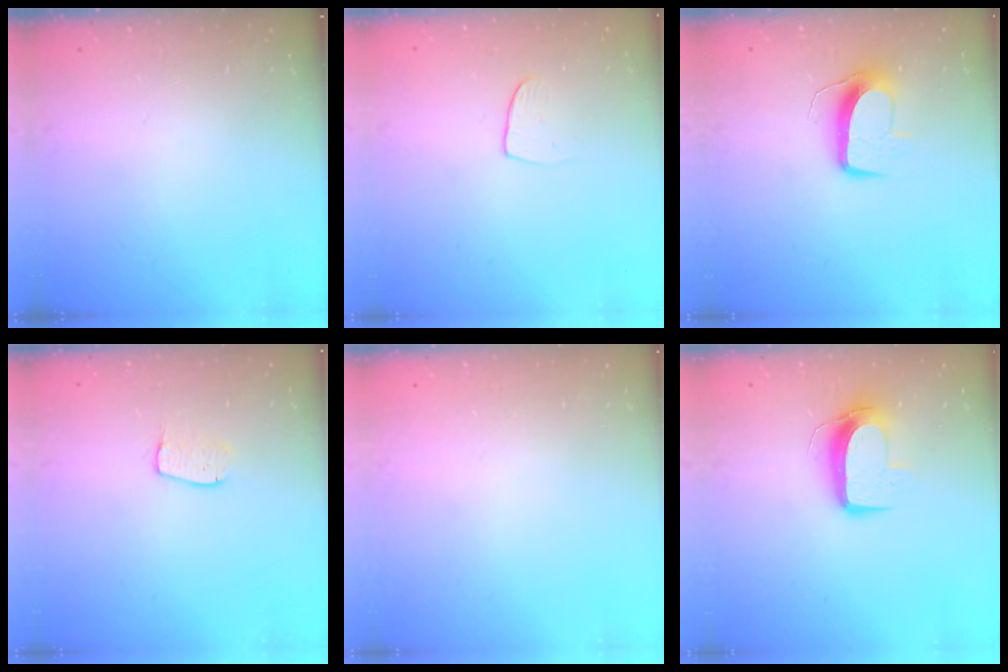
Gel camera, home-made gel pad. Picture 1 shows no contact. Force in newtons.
{"total": 5.5, "press": 5.5, "slide": 0.4}
{"total": 9.8, "press": 9.8, "slide": 0.8}
{"total": 6.5, "press": 6.5, "slide": 0.5}
{"total": 0.0}
{"total": 9.7, "press": 9.7, "slide": 0.4}